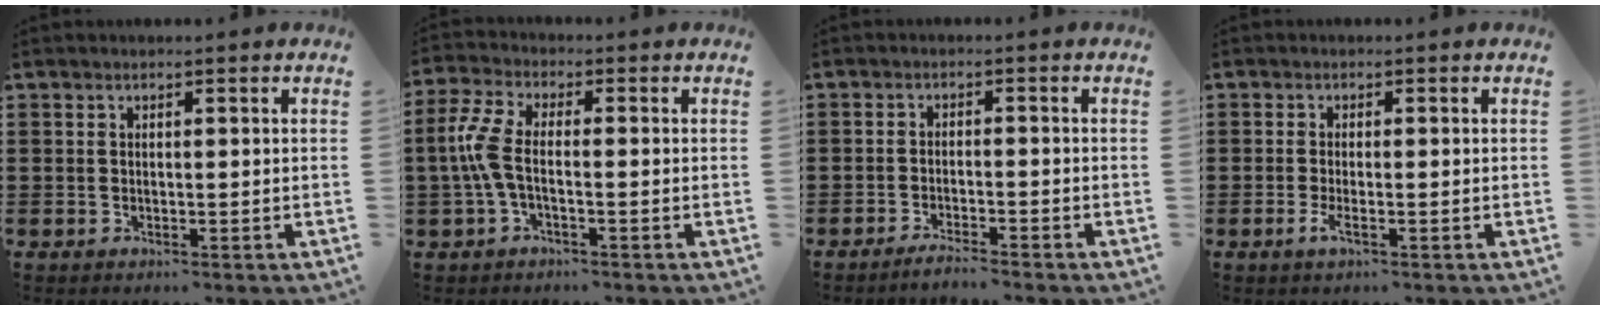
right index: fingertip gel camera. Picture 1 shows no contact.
{"total": 6.1, "force": [-0.8, 2.7, 5.4], "torque": [-0.140, -0.005, -0.026]}
{"total": 2.2, "force": [-2.1, -0.3, 0.6], "torque": [-0.011, 0.001, -0.040]}
{"total": 2.0, "force": [-0.9, 0.3, 1.8], "torque": [-0.046, -0.009, -0.020]}